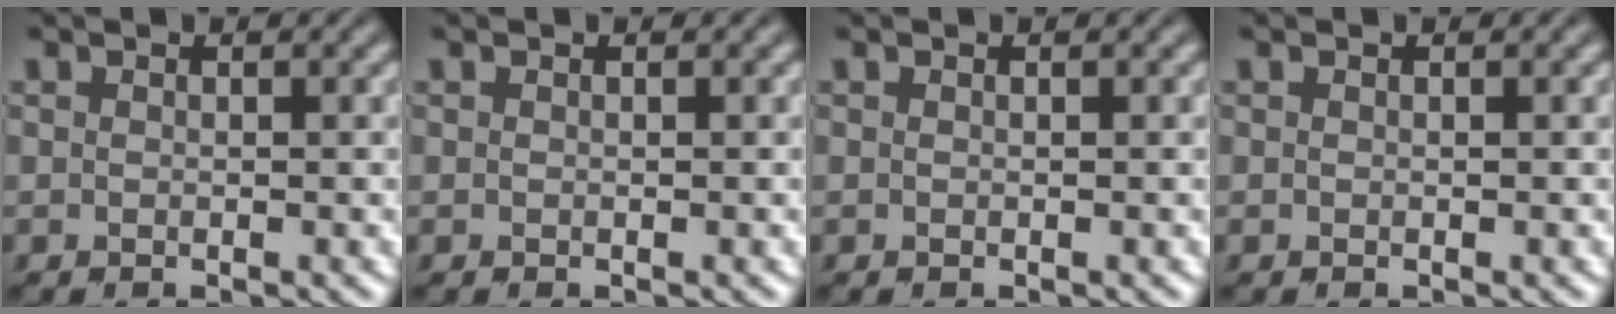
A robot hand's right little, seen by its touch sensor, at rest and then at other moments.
{"total": 0.0}
{"total": 0.0}
{"total": 0.0}